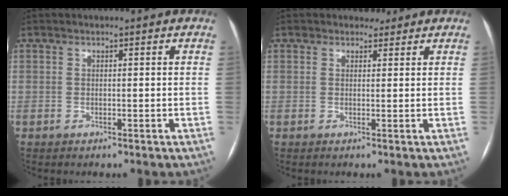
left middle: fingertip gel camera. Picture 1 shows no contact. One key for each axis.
{"total": 1.6, "fx": 1.3, "fy": 0.9, "fz": -0.1, "tx": 0.004, "ty": 0.002, "tz": 0.016}